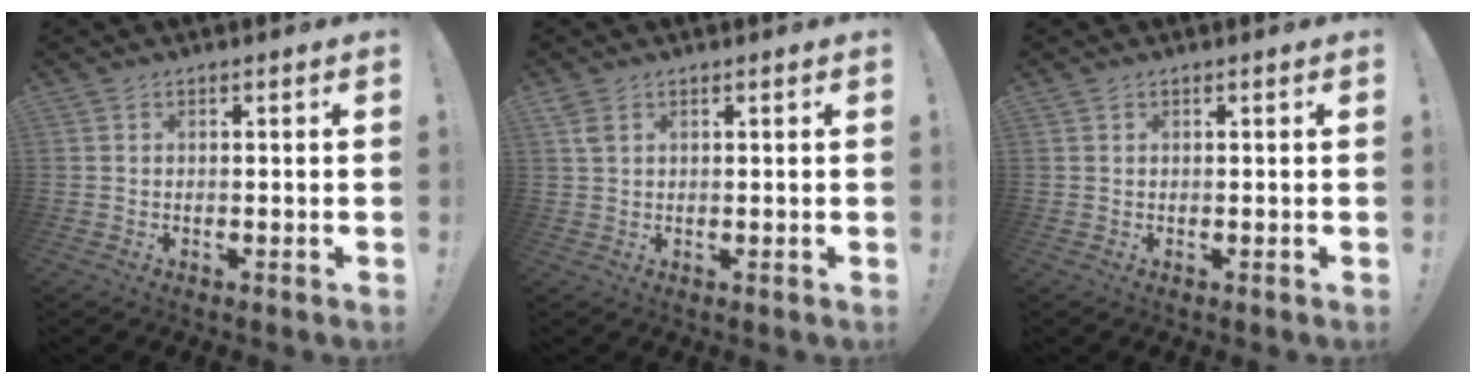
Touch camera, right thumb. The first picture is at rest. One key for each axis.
{"total": 2.5, "fx": 1.4, "fy": 1.4, "fz": 1.5, "tx": -0.030, "ty": -0.001, "tz": 0.027}
{"total": 0.0}